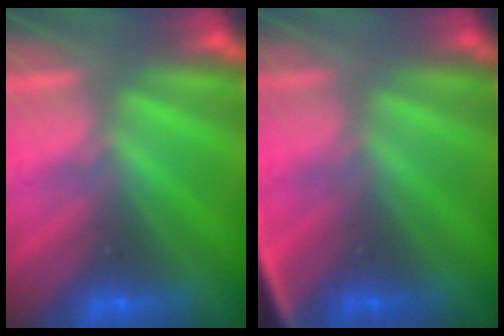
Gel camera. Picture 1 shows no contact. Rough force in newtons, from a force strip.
{"total": 2.8}